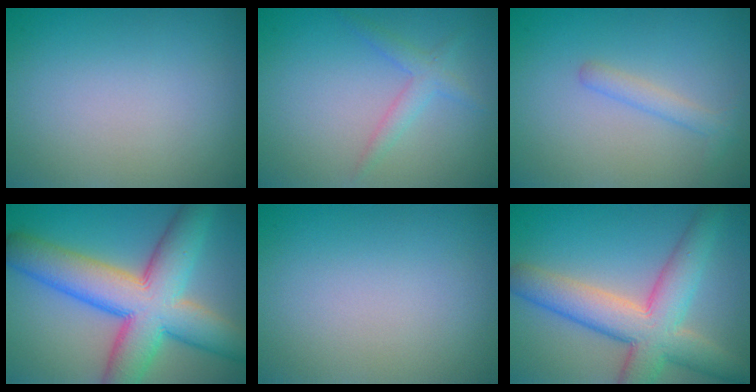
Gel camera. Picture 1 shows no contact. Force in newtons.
{"total": 1.9, "press": 1.9, "slide": 0.2}
{"total": 1.6, "press": 1.6, "slide": 0.0}
{"total": 11.8, "press": 11.8, "slide": 0.6}
{"total": 0.0}
{"total": 8.1, "press": 8.1, "slide": 0.4}